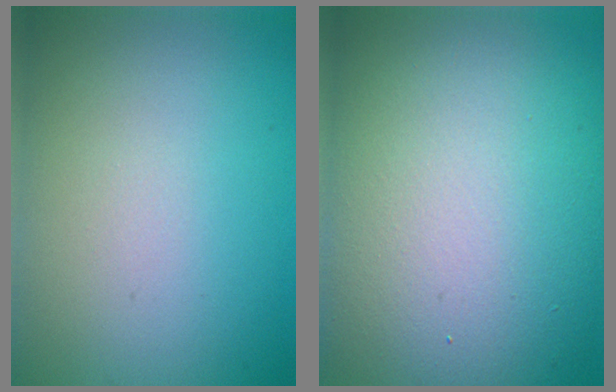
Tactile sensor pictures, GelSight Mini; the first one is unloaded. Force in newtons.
{"total": 16.3, "press": 16.2, "slide": 1.1}